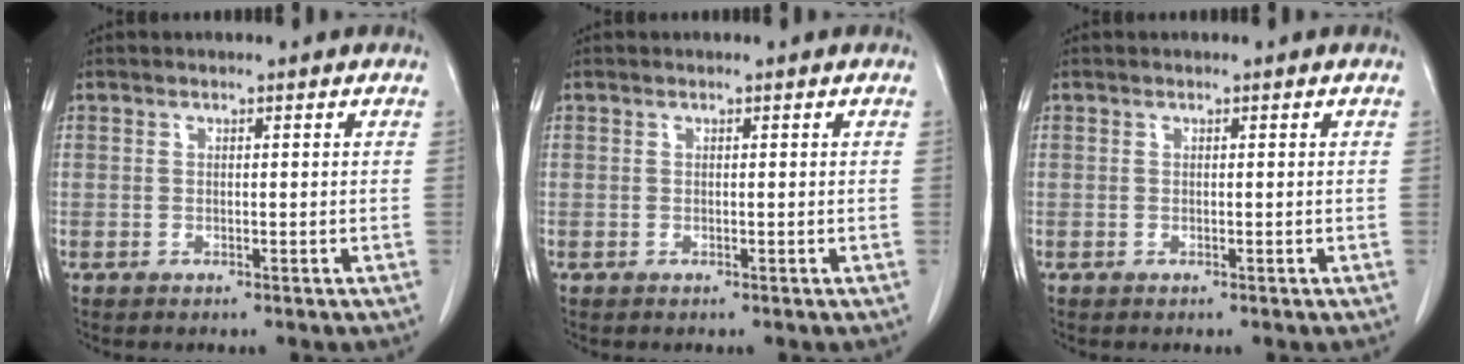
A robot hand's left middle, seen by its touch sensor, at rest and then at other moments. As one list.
[{"total": 0.0}, {"total": 0.0}]